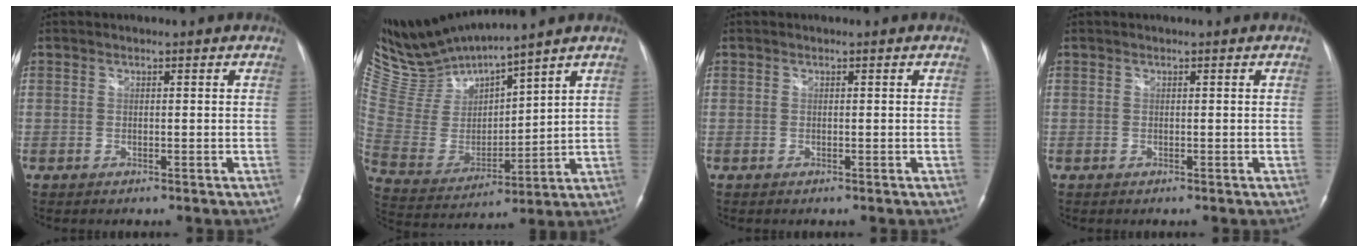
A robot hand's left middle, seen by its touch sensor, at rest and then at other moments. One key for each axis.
{"total": 11.9, "fx": 11.6, "fy": -0.7, "fz": 2.5, "tx": -0.075, "ty": -0.007, "tz": 0.251}
{"total": 0.0}
{"total": 0.0}